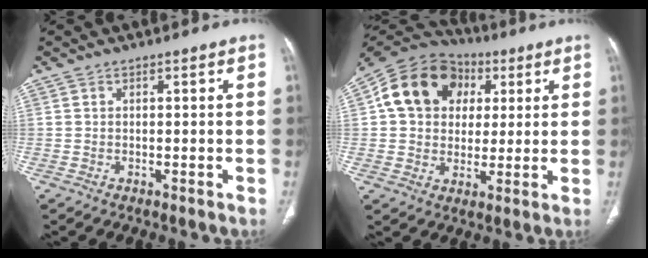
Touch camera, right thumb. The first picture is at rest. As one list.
[{"total": 16.0, "force": [4.1, 13.0, 8.5], "torque": [-0.129, 0.015, 0.061]}]